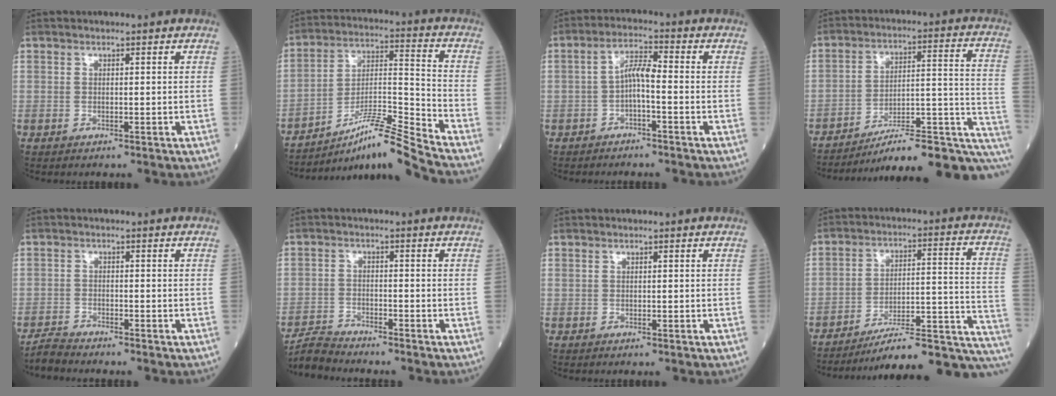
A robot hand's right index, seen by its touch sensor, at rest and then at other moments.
{"total": 12.5, "force": [-10.6, -2.1, 6.4], "torque": [-0.113, 0.007, -0.184]}
{"total": 4.4, "force": [-1.0, 1.0, 4.2], "torque": [-0.079, 0.014, -0.021]}
{"total": 20.5, "force": [-15.5, 3.4, 13.1], "torque": [-0.101, 0.045, -0.215]}
{"total": 2.4, "force": [-2.4, -0.2, 0.0], "torque": [-0.002, -0.013, -0.049]}
{"total": 3.7, "force": [-3.6, -0.4, -0.3], "torque": [0.003, -0.018, -0.070]}
{"total": 0.0}
{"total": 19.7, "force": [-16.5, 3.0, 10.3], "torque": [-0.067, 0.048, -0.232]}